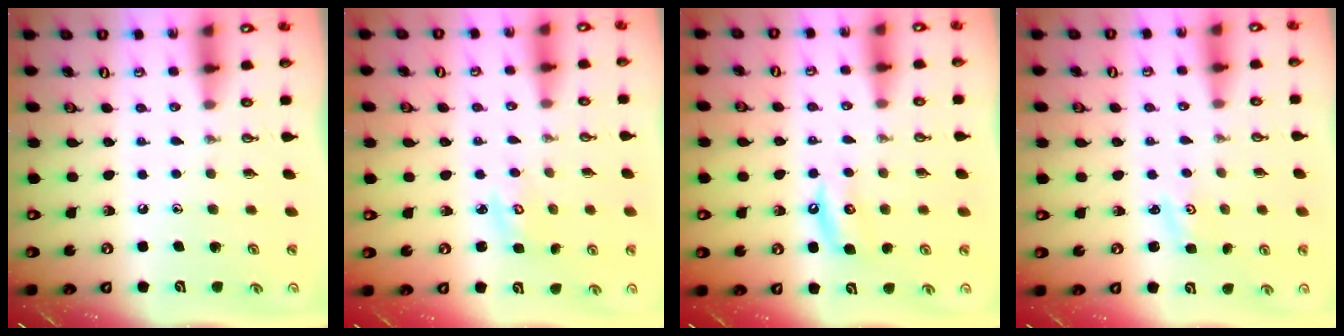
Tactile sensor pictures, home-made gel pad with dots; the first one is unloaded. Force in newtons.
{"total": 3.4, "press": 3.4, "slide": 0.4}
{"total": 5.0, "press": 5.0, "slide": 0.4}
{"total": 1.1, "press": 1.1, "slide": 0.3}